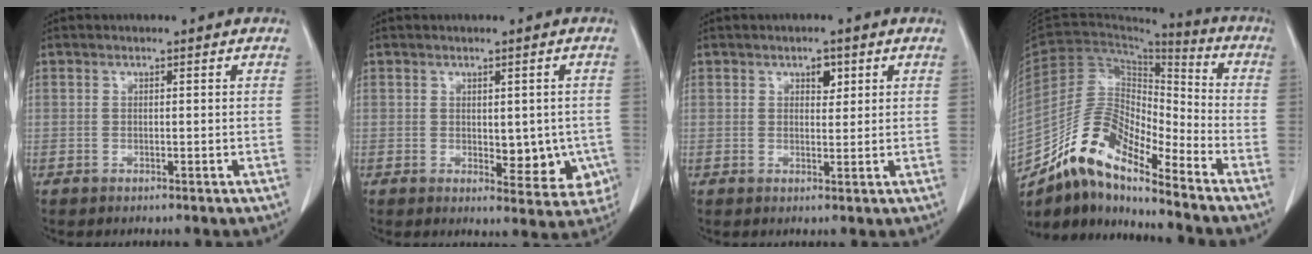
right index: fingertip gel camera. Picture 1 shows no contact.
{"total": 7.4, "force": [-1.0, 4.0, 6.2], "torque": [-0.054, -0.006, -0.004]}
{"total": 2.2, "force": [1.1, 1.2, 1.4], "torque": [-0.017, -0.001, 0.017]}
{"total": 13.4, "force": [-10.8, 3.4, 7.2], "torque": [-0.139, 0.028, -0.197]}